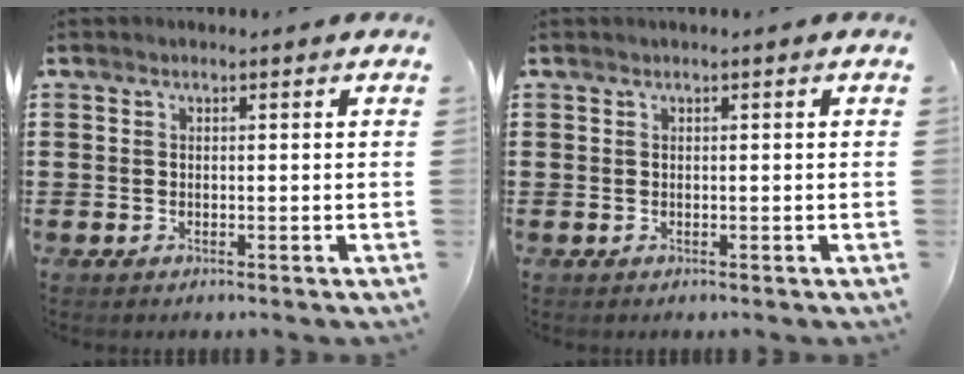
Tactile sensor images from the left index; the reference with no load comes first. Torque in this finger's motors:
{"motor_torque": [0.43, -0.36, 0.10, 0.01]}